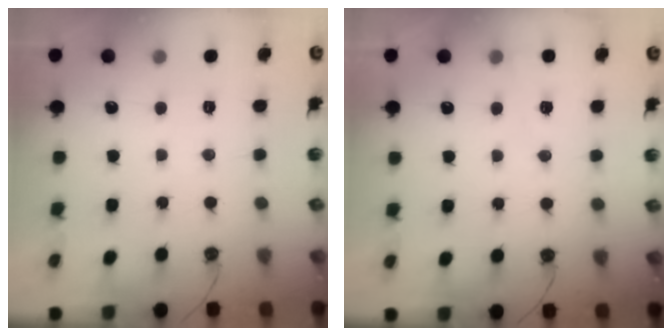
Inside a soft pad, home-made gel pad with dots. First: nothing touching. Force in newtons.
{"total": 5.2, "press": 4.9, "slide": 1.5}